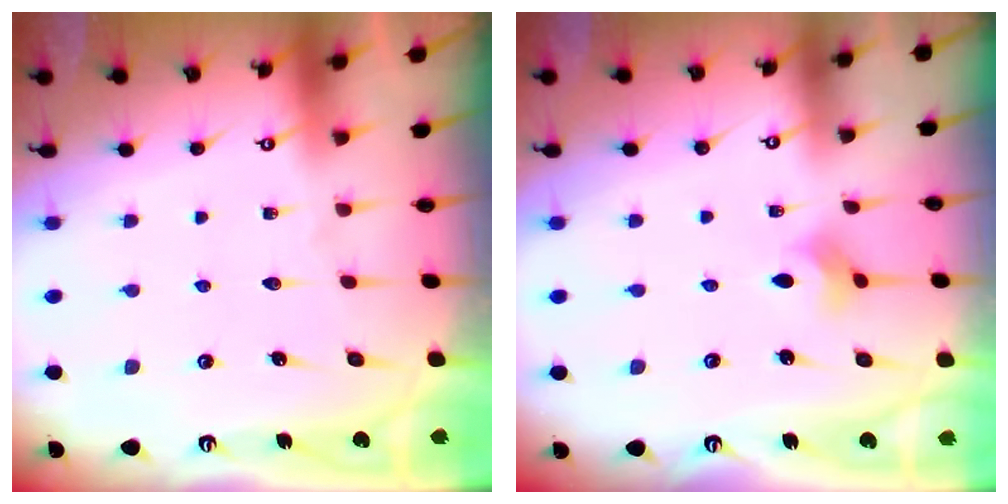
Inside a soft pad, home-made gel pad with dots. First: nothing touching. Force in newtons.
{"total": 2.8, "press": 2.8, "slide": 0.7}